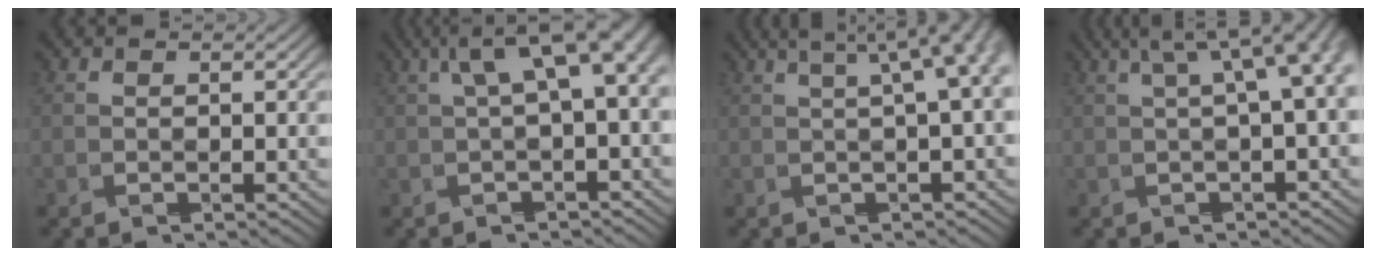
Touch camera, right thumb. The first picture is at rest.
{"total": 8.5, "force": [2.3, 2.9, 7.7], "torque": [-0.139, 0.016, 0.040]}
{"total": 9.8, "force": [2.6, 2.8, 9.1], "torque": [-0.128, 0.032, 0.036]}
{"total": 9.8, "force": [2.6, 3.0, 9.0], "torque": [-0.139, 0.027, 0.040]}